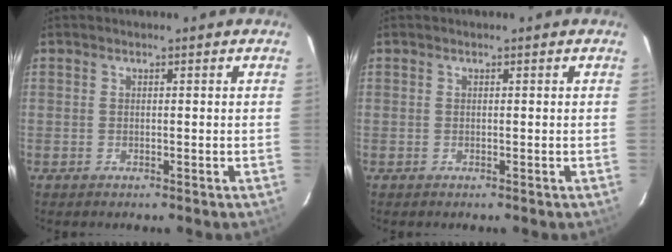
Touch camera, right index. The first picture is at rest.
{"total": 0.0}